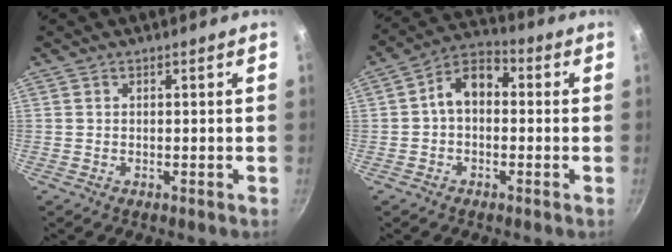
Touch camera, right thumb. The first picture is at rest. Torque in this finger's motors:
{"motor_torque": [1.08, 1.65, 0.76, 0.10, 0.07]}